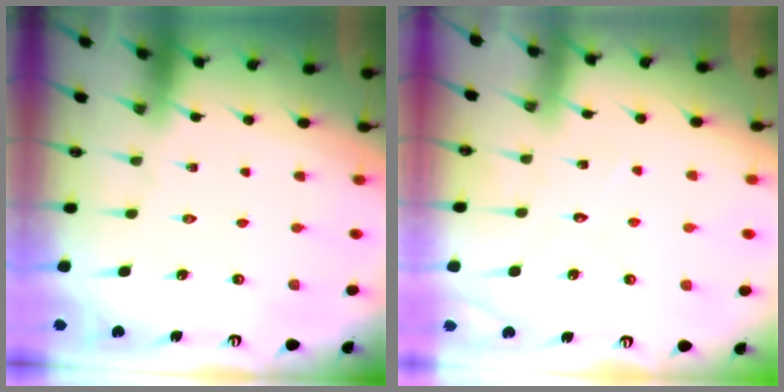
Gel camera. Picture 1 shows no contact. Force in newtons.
{"total": 4.7, "press": 4.7, "slide": 0.4}